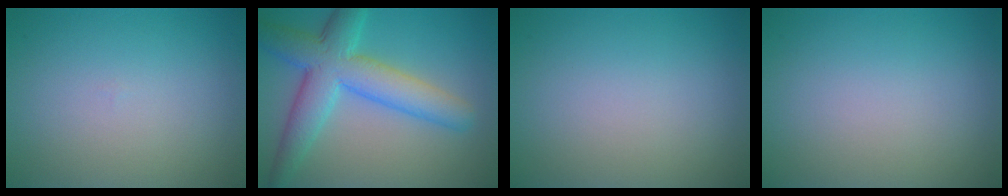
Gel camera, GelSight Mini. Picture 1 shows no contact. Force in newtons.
{"total": 7.4, "press": 7.4, "slide": 0.3}
{"total": 0.0}
{"total": 0.0}